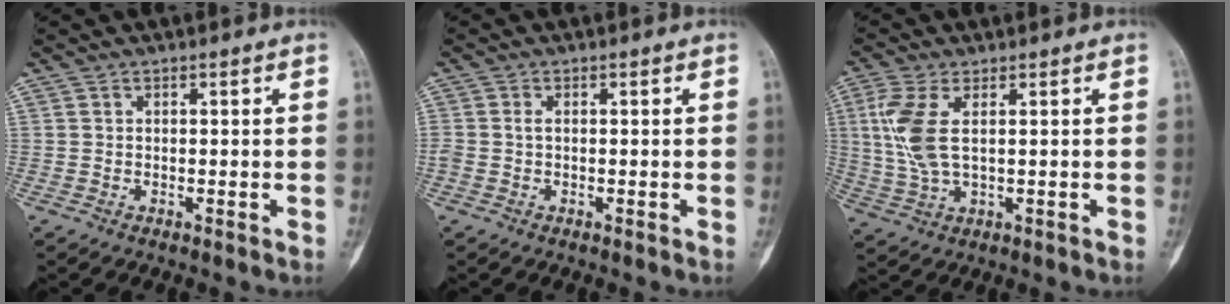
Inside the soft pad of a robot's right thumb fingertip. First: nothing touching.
{"total": 1.1, "force": [0.0, 0.7, 0.9], "torque": [-0.021, 0.000, -0.001]}
{"total": 8.3, "force": [1.7, 3.5, 7.4], "torque": [-0.190, -0.002, 0.038]}